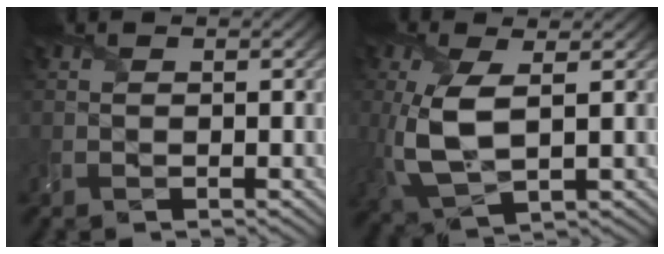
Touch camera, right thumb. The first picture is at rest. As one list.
[{"total": 7.8, "force": [0.5, 3.4, 7.0], "torque": [-0.176, -0.005, 0.012]}]